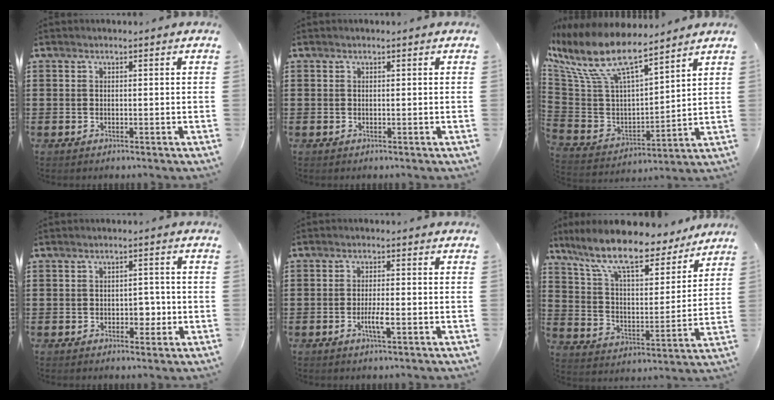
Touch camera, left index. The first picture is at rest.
{"total": 0.0}
{"total": 12.0, "force": [8.0, 3.6, 8.3], "torque": [-0.198, -0.047, 0.136]}
{"total": 3.3, "force": [-0.6, 2.0, 2.5], "torque": [-0.042, 0.001, -0.016]}
{"total": 3.2, "force": [-1.0, 0.5, 3.0], "torque": [-0.059, -0.002, -0.020]}
{"total": 12.2, "force": [10.2, 2.4, 6.3], "torque": [-0.162, -0.052, 0.177]}